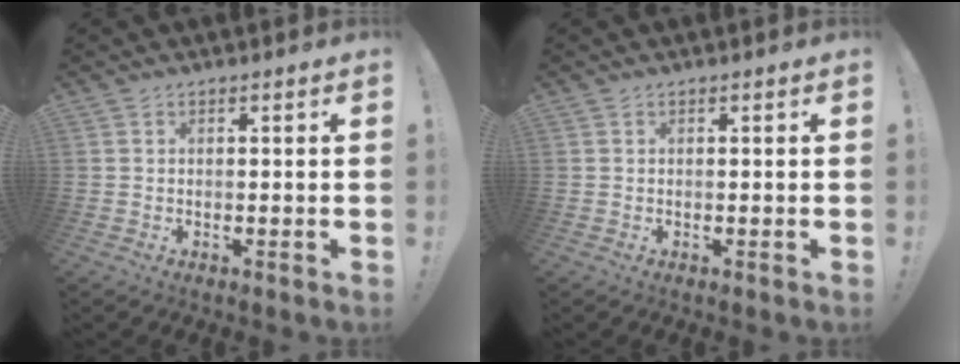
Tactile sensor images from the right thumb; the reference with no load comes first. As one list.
[{"total": 0.0}]